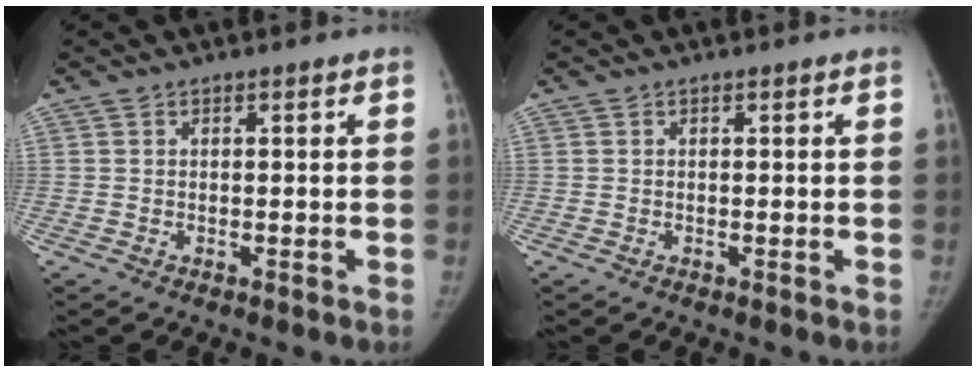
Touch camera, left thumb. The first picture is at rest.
{"total": 0.0}